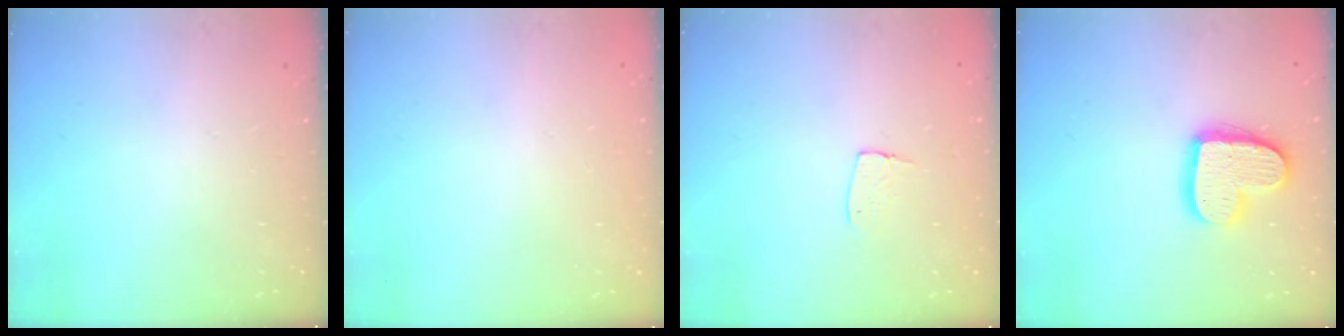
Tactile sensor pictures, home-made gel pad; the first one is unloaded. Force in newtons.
{"total": 0.6, "press": 0.6, "slide": 0.1}
{"total": 5.5, "press": 5.5, "slide": 0.4}
{"total": 16.2, "press": 16.1, "slide": 1.5}